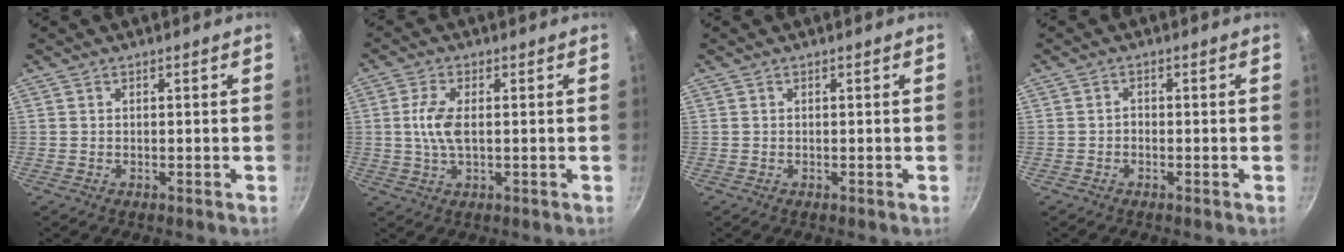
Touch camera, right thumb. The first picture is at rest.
{"total": 5.8, "force": [0.4, 2.5, 5.2], "torque": [-0.117, 0.002, 0.005]}
{"total": 0.0}
{"total": 0.9, "force": [-0.6, 0.6, 0.5], "torque": [-0.009, 0.006, -0.015]}